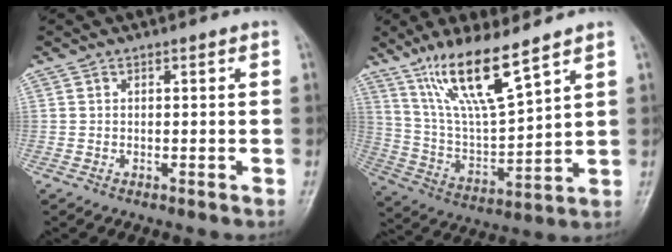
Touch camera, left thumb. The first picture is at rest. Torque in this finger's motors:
{"motor_torque": [0.44, 0.35, 1.49, -1.28, 0.22]}